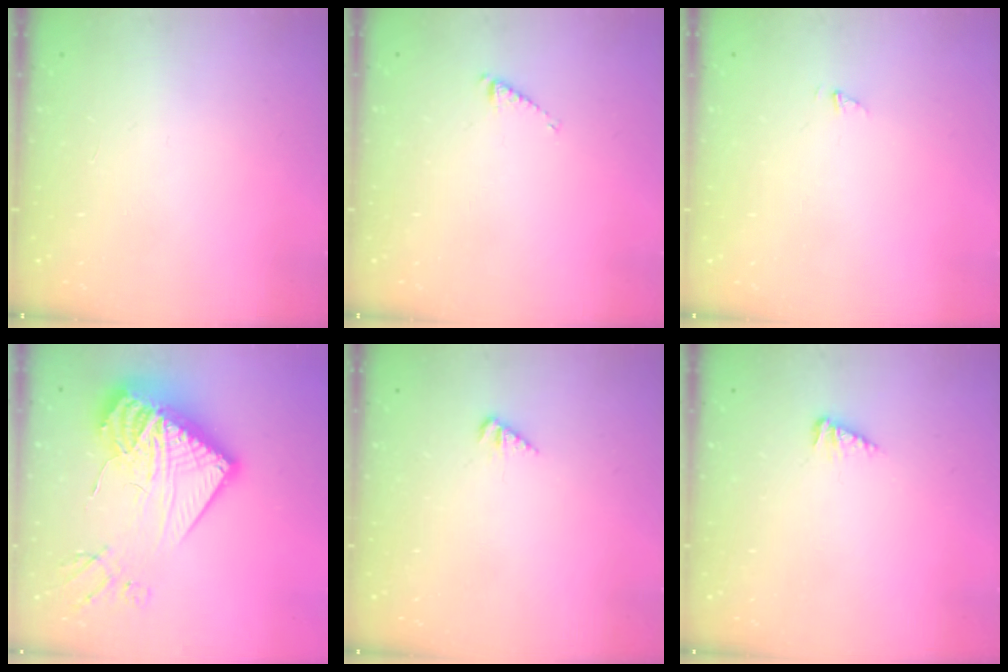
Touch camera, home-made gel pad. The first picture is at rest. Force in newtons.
{"total": 2.7, "press": 2.7, "slide": 0.4}
{"total": 0.9, "press": 0.9, "slide": 0.1}
{"total": 26.4, "press": 26.3, "slide": 2.2}
{"total": 1.6, "press": 1.6, "slide": 0.3}
{"total": 3.0, "press": 3.0, "slide": 0.3}